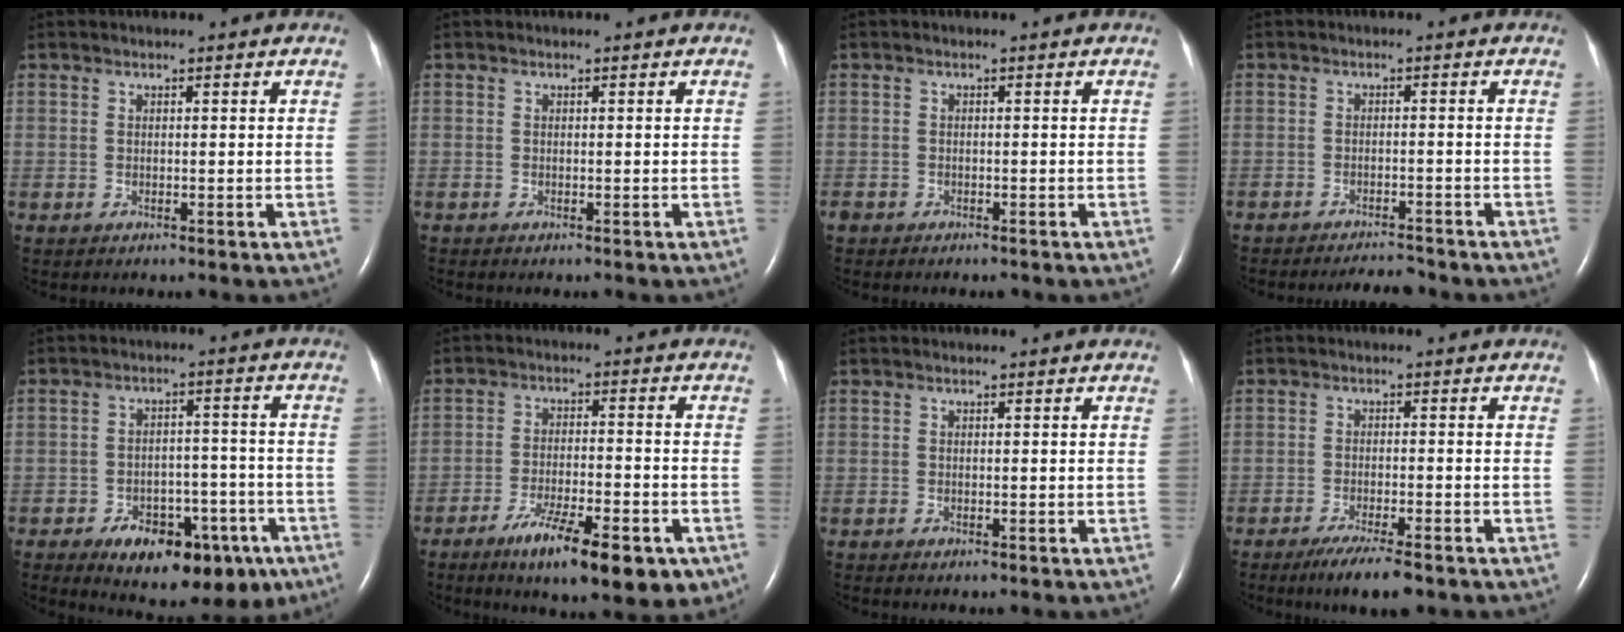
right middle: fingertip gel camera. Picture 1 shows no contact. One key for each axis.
{"total": 0.0}
{"total": 2.4, "fx": -1.9, "fy": 1.3, "fz": 0.8, "tx": -0.018, "ty": -0.003, "tz": -0.026}
{"total": 3.4, "fx": -3.4, "fy": 0.2, "fz": 0.3, "tx": -0.008, "ty": -0.010, "tz": -0.054}
{"total": 13.3, "fx": -7.6, "fy": 6.6, "fz": 8.6, "tx": -0.099, "ty": 0.019, "tz": -0.101}
{"total": 12.7, "fx": -7.4, "fy": 3.0, "fz": 9.9, "tx": -0.135, "ty": -0.011, "tz": -0.109}
{"total": 0.0}
{"total": 6.2, "fx": -4.4, "fy": 0.5, "fz": 4.3, "tx": -0.070, "ty": -0.014, "tz": -0.071}